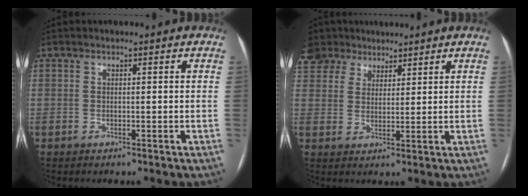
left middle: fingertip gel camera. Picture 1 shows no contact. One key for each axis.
{"total": 8.7, "fx": 6.6, "fy": 5.5, "fz": 1.9, "tx": -0.044, "ty": 0.029, "tz": 0.126}